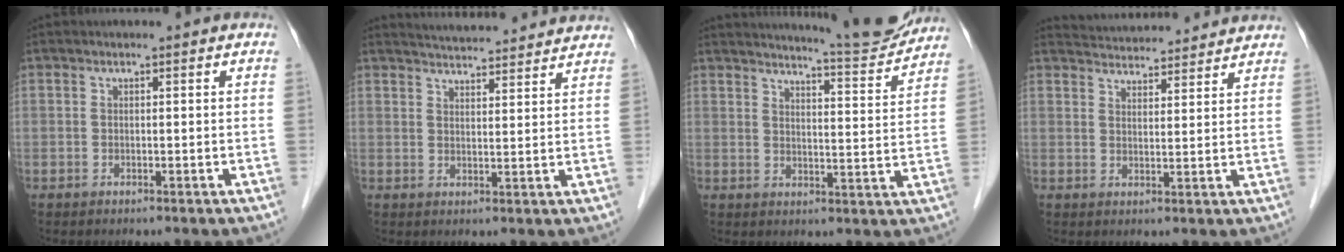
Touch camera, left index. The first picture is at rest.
{"total": 12.1, "force": [11.5, 1.3, 3.4], "torque": [-0.050, 0.019, 0.149]}
{"total": 11.1, "force": [10.7, -0.3, 2.8], "torque": [-0.045, -0.020, 0.138]}
{"total": 11.4, "force": [11.0, 1.5, 2.4], "torque": [-0.036, 0.024, 0.148]}